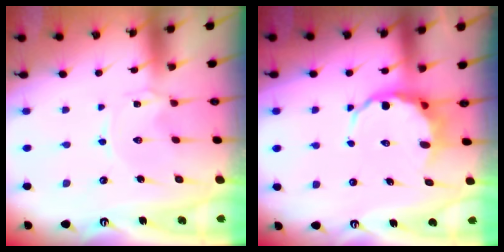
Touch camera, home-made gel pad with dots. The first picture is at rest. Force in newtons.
{"total": 6.9, "press": 6.7, "slide": 1.8}